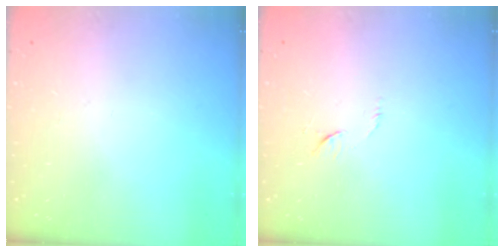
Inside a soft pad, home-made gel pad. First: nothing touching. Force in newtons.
{"total": 4.6, "press": 4.5, "slide": 0.5}